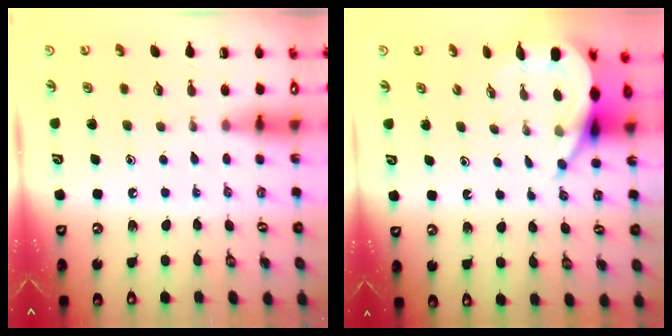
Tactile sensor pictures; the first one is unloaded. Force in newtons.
{"total": 7.1, "press": 7.1, "slide": 0.7}